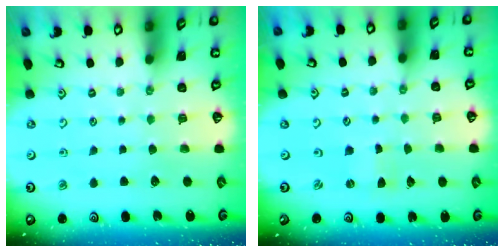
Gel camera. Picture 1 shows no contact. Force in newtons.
{"total": 0.0}